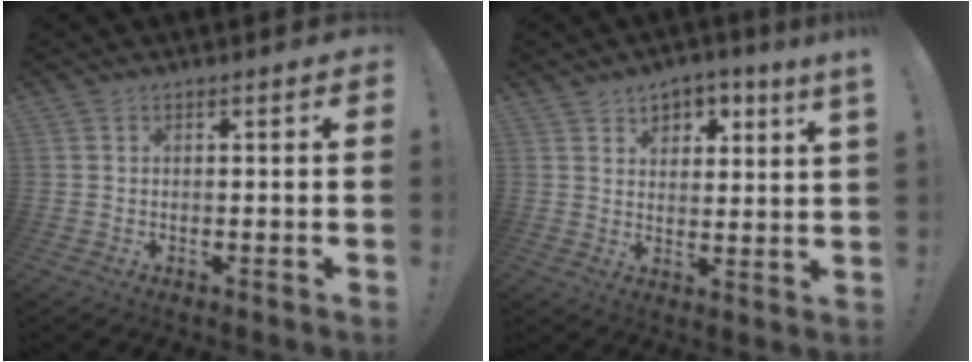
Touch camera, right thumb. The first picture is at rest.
{"total": 4.7, "force": [3.7, 1.6, 2.4], "torque": [-0.043, -0.016, 0.064]}